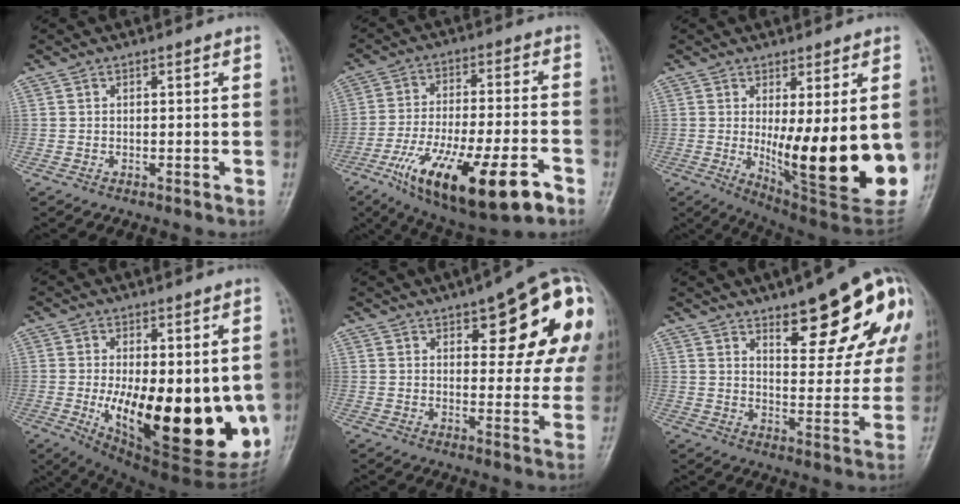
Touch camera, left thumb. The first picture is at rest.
{"total": 21.3, "force": [-10.5, 6.7, 17.3], "torque": [-0.304, 0.025, -0.162]}
{"total": 19.8, "force": [-1.2, 5.7, 18.9], "torque": [-0.233, -0.040, 0.010]}
{"total": 26.5, "force": [-4.0, 10.6, 23.9], "torque": [-0.274, -0.042, -0.022]}
{"total": 18.4, "force": [7.3, 6.8, 15.5], "torque": [-0.172, -0.008, 0.087]}
{"total": 18.7, "force": [9.5, 6.5, 14.8], "torque": [-0.157, -0.038, 0.128]}